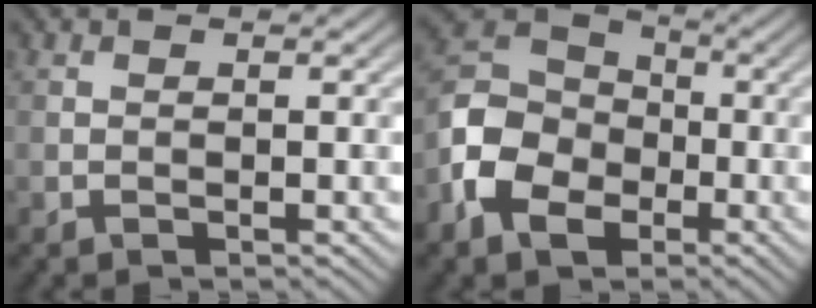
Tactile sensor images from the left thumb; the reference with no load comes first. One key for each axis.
{"total": 10.2, "fx": -4.0, "fy": 7.5, "fz": 5.6, "tx": -0.143, "ty": -0.004, "tz": -0.102}